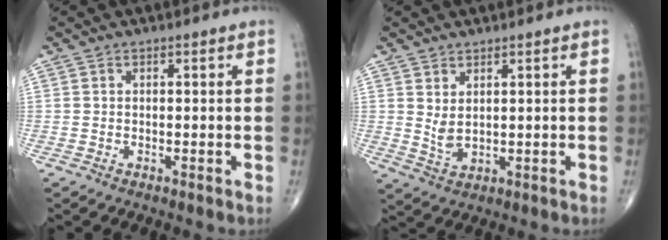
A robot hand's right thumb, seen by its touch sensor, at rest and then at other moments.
{"total": 3.4, "force": [1.4, 1.7, 2.7], "torque": [-0.048, -0.018, 0.034]}